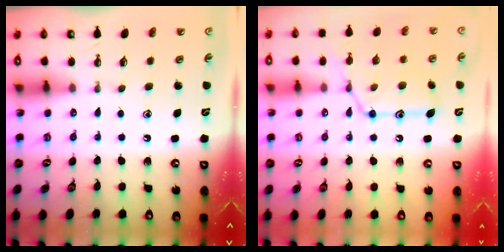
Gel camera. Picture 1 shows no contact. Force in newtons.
{"total": 16.3, "press": 16.3, "slide": 1.3}